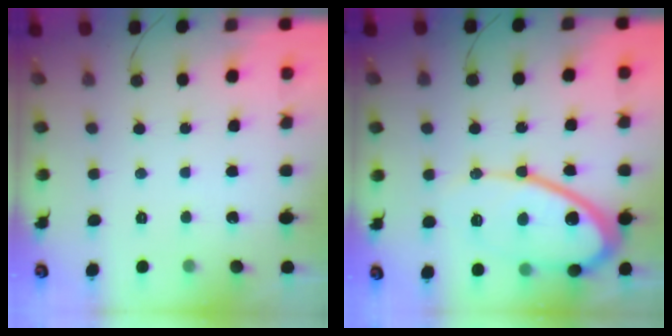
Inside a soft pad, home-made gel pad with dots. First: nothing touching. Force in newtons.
{"total": 15.0, "press": 14.9, "slide": 1.2}